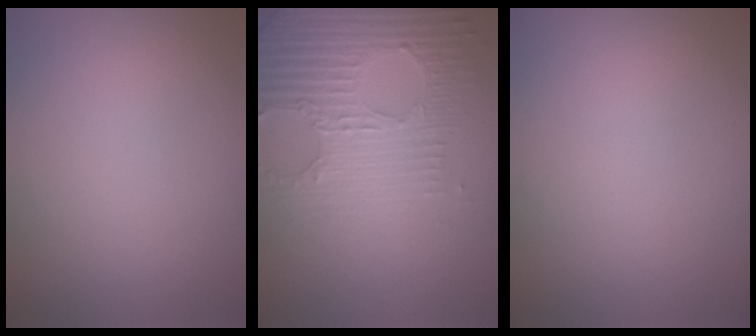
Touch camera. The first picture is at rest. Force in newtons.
{"total": 4.7, "press": 4.3, "slide": 2.0}
{"total": 0.0}